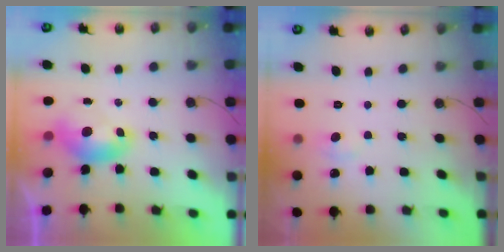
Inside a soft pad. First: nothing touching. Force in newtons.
{"total": 1.6, "press": 1.4, "slide": 0.7}